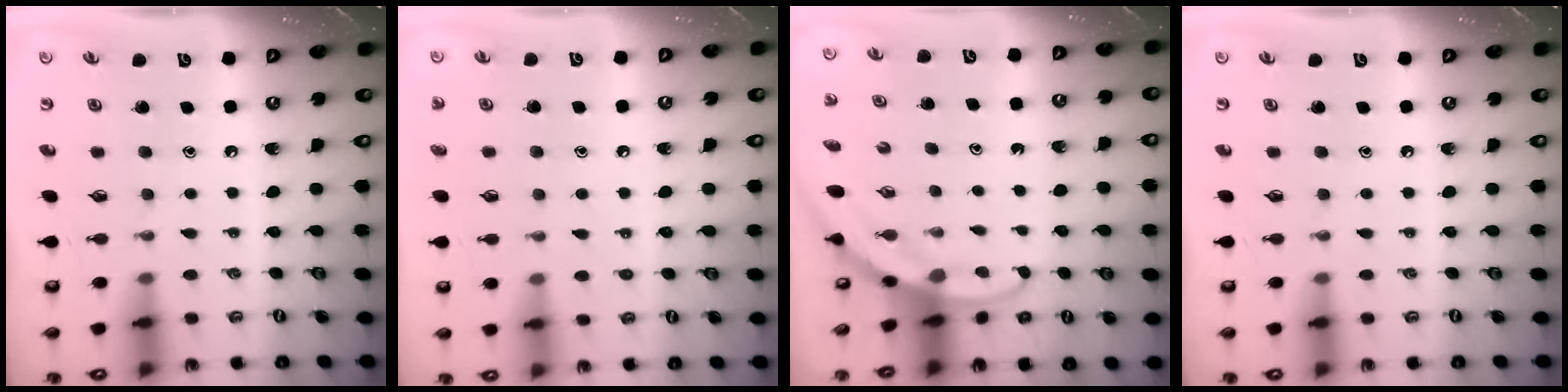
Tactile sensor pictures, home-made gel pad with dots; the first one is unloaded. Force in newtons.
{"total": 7.2, "press": 7.2, "slide": 0.8}
{"total": 2.8, "press": 2.8, "slide": 0.0}
{"total": 0.0}